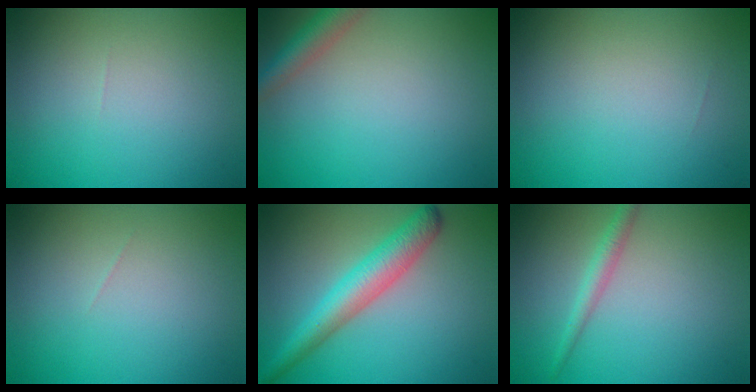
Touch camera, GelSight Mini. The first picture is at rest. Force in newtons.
{"total": 2.9, "press": 2.9, "slide": 0.1}
{"total": 0.0}
{"total": 0.0}
{"total": 4.7, "press": 4.7, "slide": 0.1}
{"total": 1.7, "press": 1.7, "slide": 0.0}